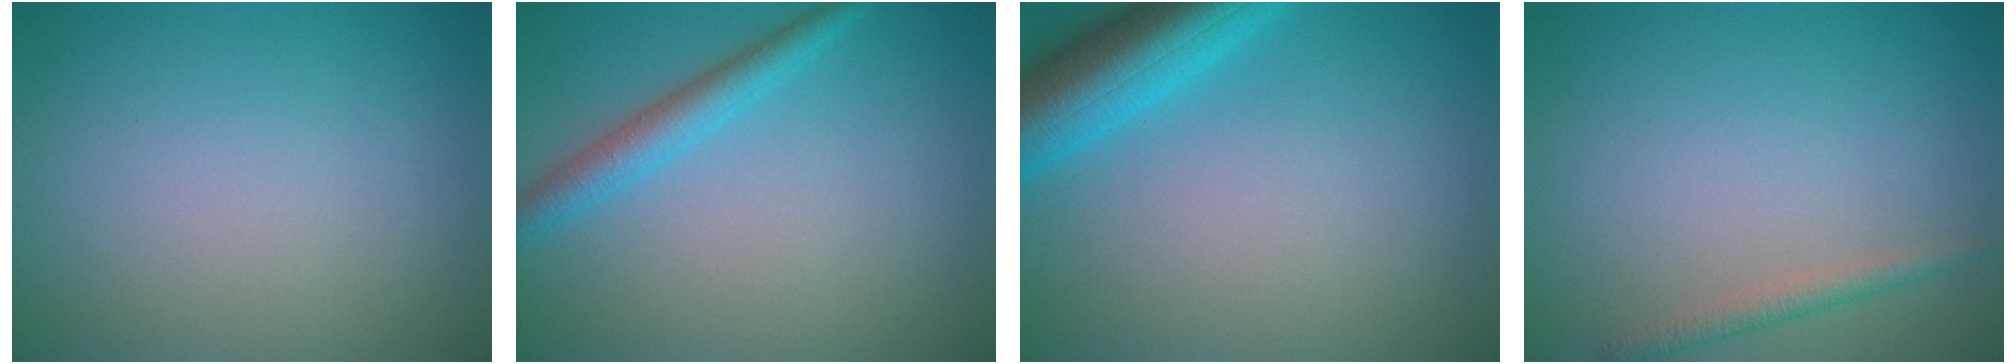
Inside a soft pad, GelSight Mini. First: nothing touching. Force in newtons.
{"total": 2.7, "press": 2.7, "slide": 0.3}
{"total": 7.1, "press": 7.1, "slide": 0.5}
{"total": 1.4, "press": 1.4, "slide": 0.0}